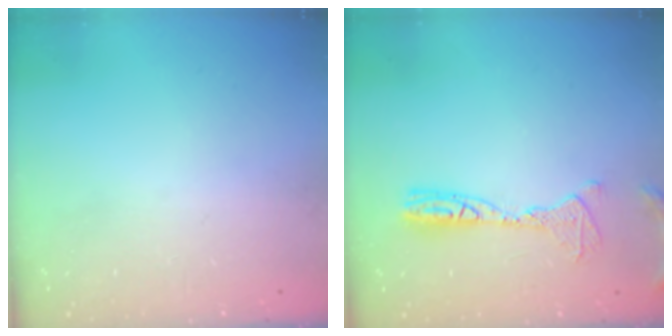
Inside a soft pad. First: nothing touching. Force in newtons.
{"total": 14.6, "press": 12.8, "slide": 7.1}